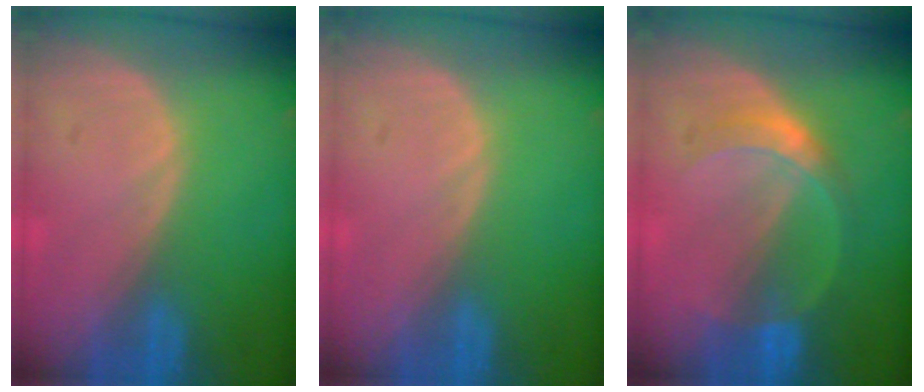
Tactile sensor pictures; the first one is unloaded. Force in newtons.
{"total": 0.0}
{"total": 4.9, "press": 4.9, "slide": 0.6}